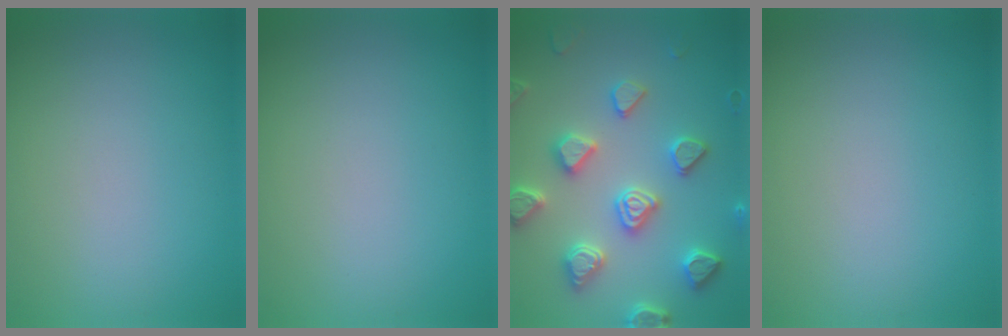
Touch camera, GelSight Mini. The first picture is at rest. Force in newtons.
{"total": 0.0}
{"total": 5.0, "press": 4.8, "slide": 1.2}
{"total": 0.0}